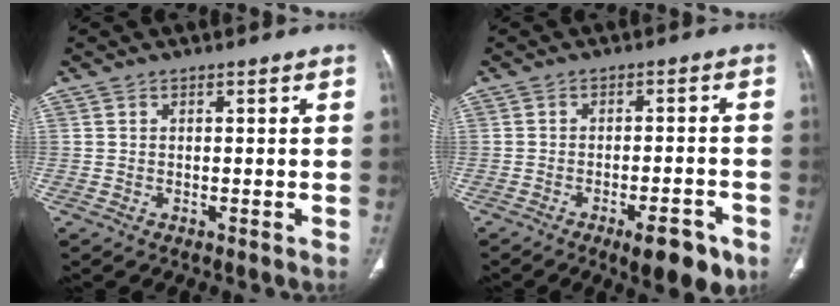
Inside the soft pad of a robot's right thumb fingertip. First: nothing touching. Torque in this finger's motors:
{"motor_torque": [1.04, 1.22, -0.09, 0.04, 0.21]}